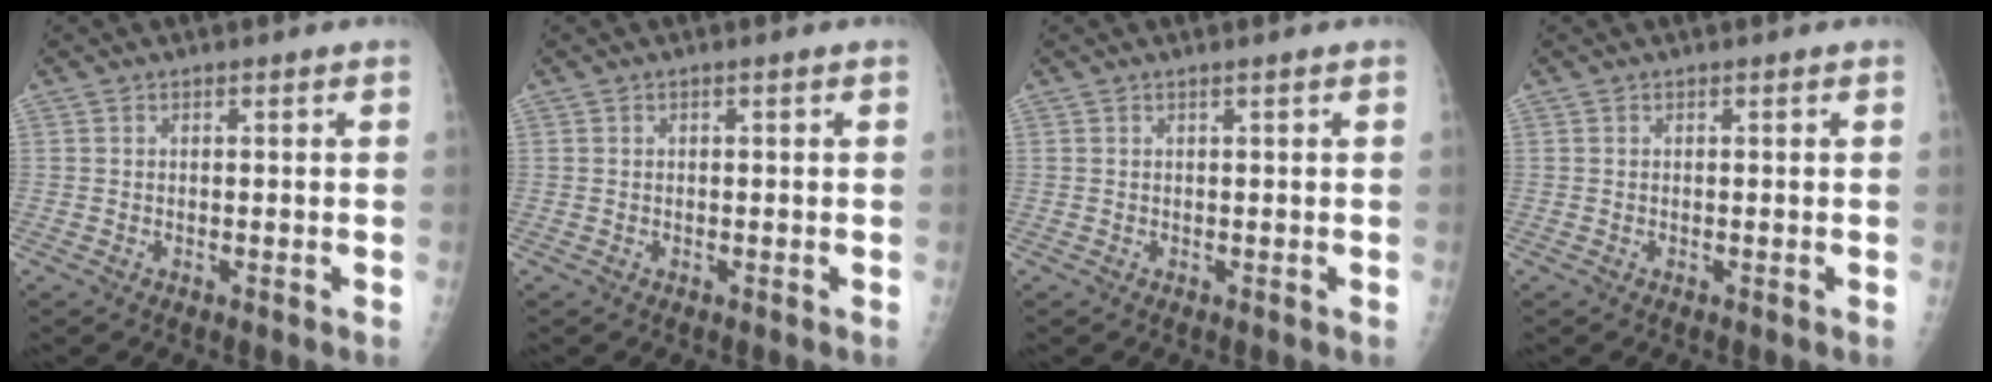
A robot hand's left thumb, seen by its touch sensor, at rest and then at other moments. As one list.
[{"total": 0.0}, {"total": 0.0}, {"total": 0.0}]